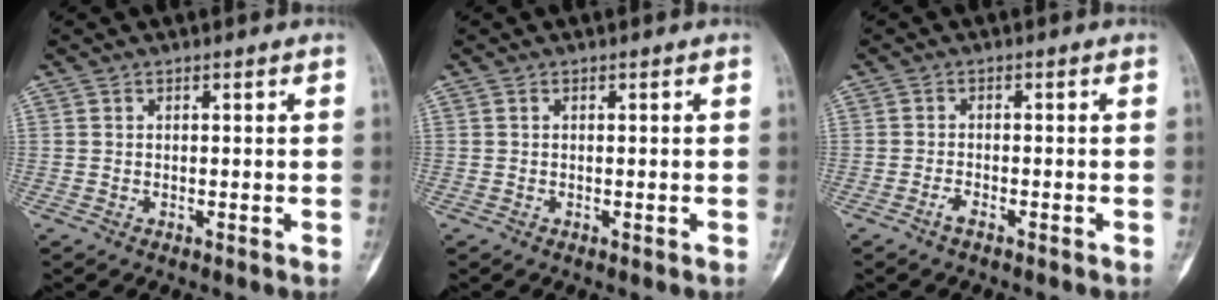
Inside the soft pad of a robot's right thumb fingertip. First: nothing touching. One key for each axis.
{"total": 0.0}
{"total": 1.5, "fx": -1.1, "fy": 0.4, "fz": 0.9, "tx": -0.021, "ty": 0.008, "tz": -0.023}